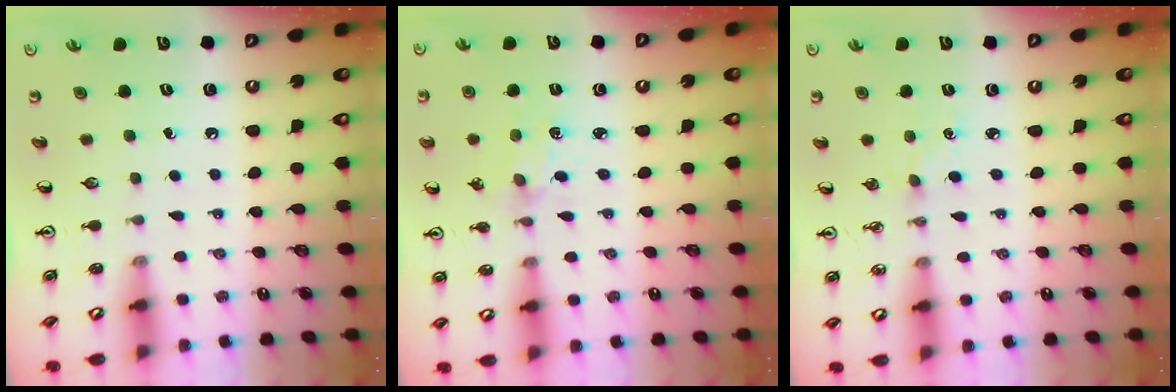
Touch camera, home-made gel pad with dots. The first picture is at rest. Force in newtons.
{"total": 1.7, "press": 1.7, "slide": 0.1}
{"total": 2.5, "press": 2.5, "slide": 0.4}